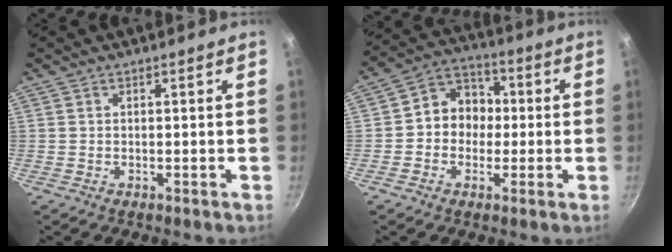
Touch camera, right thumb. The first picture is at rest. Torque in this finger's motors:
{"motor_torque": [-0.75, 0.53, 0.10, 0.23, 0.01]}